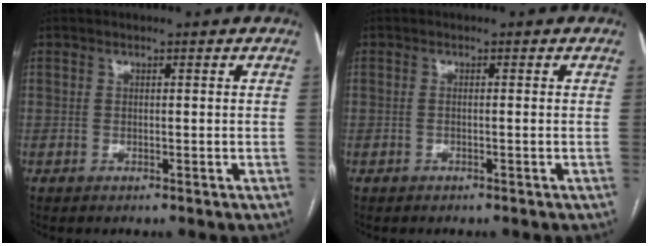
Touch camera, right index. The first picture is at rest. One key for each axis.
{"total": 0.6, "fx": -0.1, "fy": 0.0, "fz": 0.6, "tx": -0.013, "ty": 0.000, "tz": 0.000}